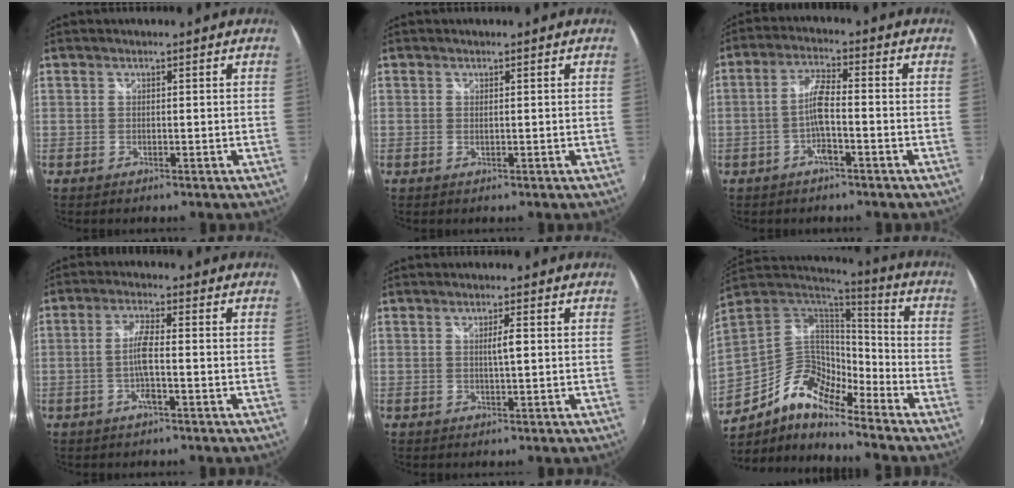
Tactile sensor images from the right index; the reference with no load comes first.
{"total": 0.0}
{"total": 5.2, "force": [-2.1, 0.8, 4.7], "torque": [-0.095, 0.005, -0.039]}
{"total": 4.6, "force": [-1.5, 0.3, 4.3], "torque": [-0.086, -0.002, -0.028]}
{"total": 2.3, "force": [0.2, 0.0, 2.3], "torque": [-0.037, 0.000, 0.003]}
{"total": 17.1, "force": [-11.0, 7.2, 11.1], "torque": [-0.223, -0.008, -0.216]}